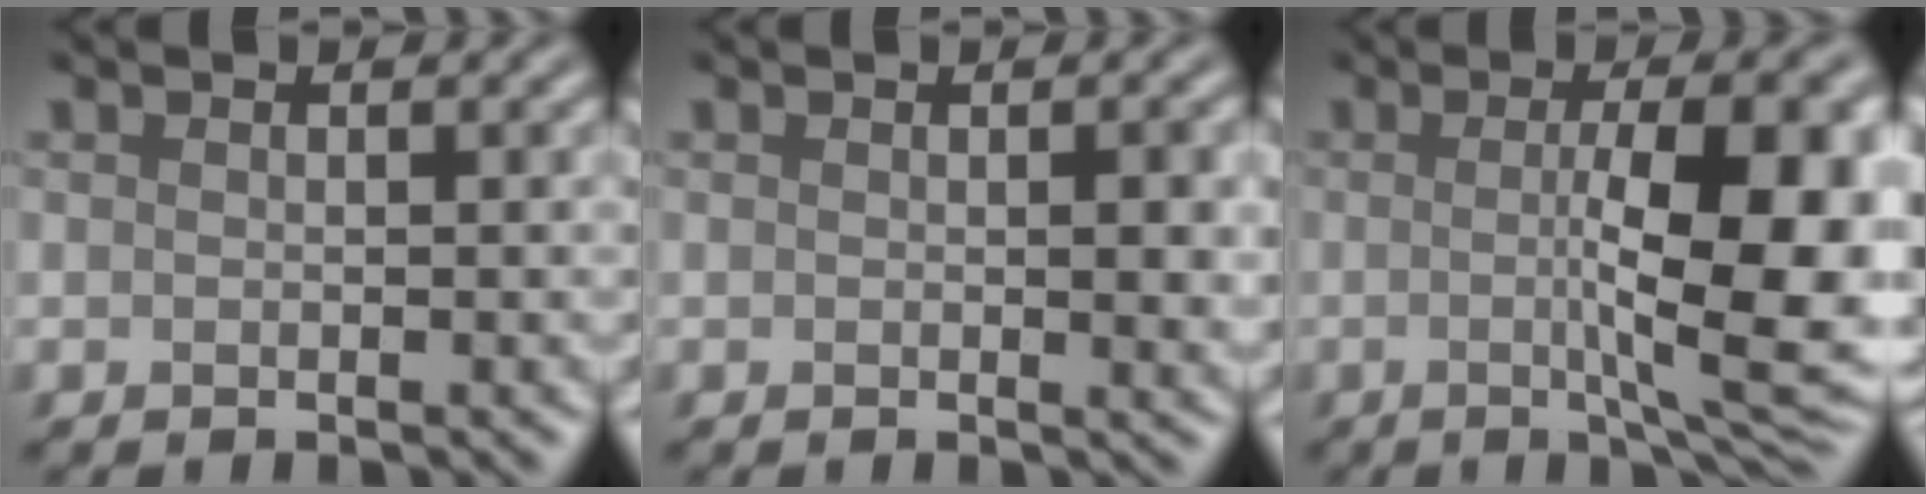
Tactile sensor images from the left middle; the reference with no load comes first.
{"total": 2.0, "force": [0.1, 0.4, 2.0], "torque": [-0.025, -0.003, 0.001]}
{"total": 11.5, "force": [0.0, 3.1, 11.0], "torque": [-0.140, -0.007, 0.002]}